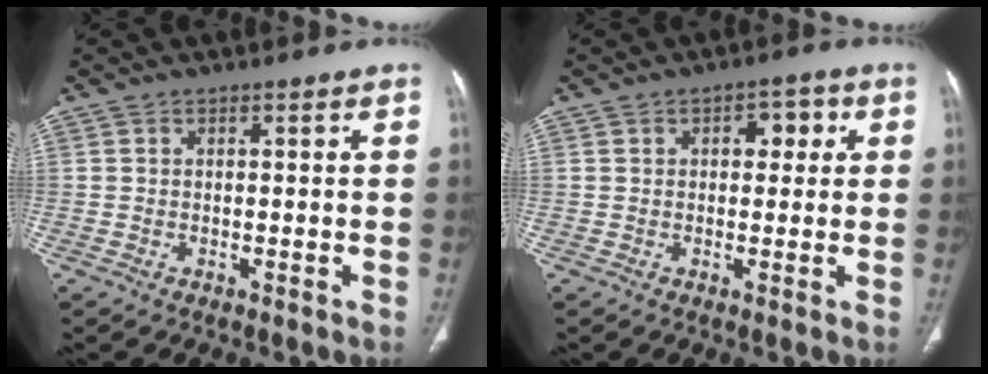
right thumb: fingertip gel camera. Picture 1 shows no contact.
{"total": 4.4, "force": [1.1, 2.8, 3.1], "torque": [-0.017, 0.005, 0.010]}